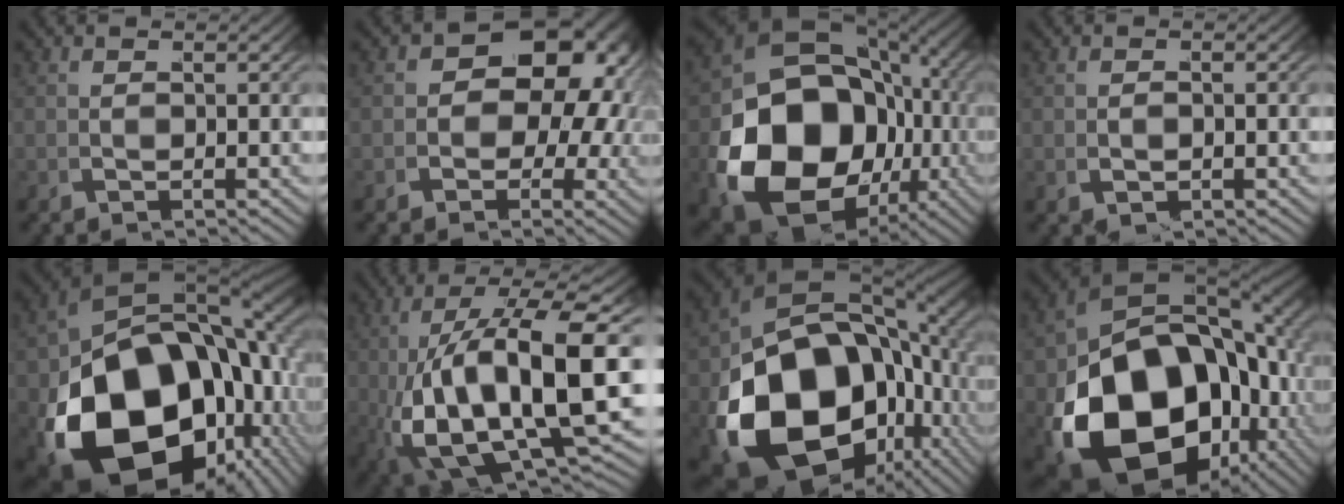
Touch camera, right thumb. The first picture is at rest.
{"total": 11.3, "force": [1.8, 8.1, 7.6], "torque": [-0.114, -0.006, 0.024]}
{"total": 22.5, "force": [-2.1, 15.6, 16.1], "torque": [-0.322, -0.057, -0.008]}
{"total": 1.2, "force": [0.1, 0.9, 0.7], "torque": [-0.015, -0.002, 0.006]}
{"total": 27.5, "force": [-4.0, 17.9, 20.6], "torque": [-0.378, -0.084, -0.024]}
{"total": 21.3, "force": [-3.0, 12.9, 16.6], "torque": [-0.345, -0.064, -0.001]}
{"total": 26.2, "force": [-3.7, 17.7, 19.0], "torque": [-0.376, -0.085, -0.017]}
{"total": 26.7, "force": [-3.9, 17.5, 19.8], "torque": [-0.379, -0.090, -0.016]}